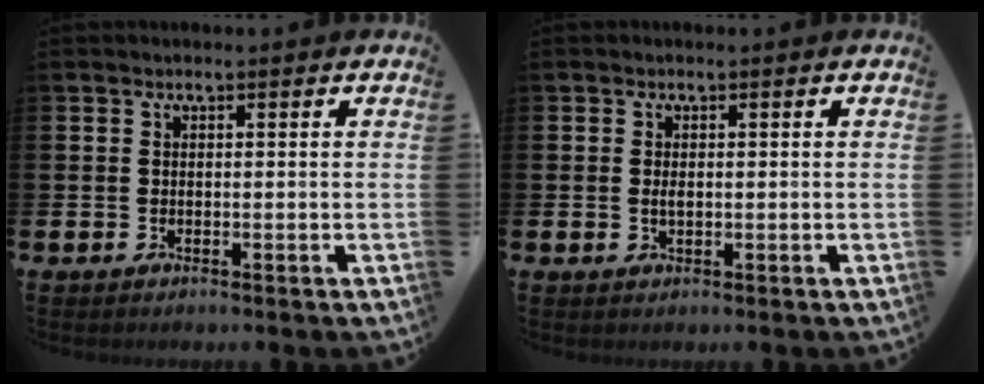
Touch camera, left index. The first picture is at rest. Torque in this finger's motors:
{"motor_torque": [0.31, -0.02, 0.00, 0.05]}